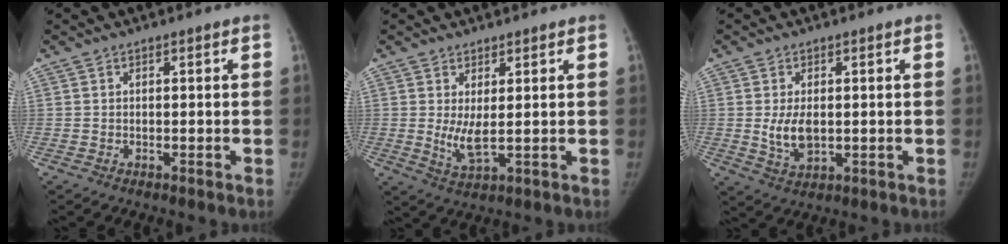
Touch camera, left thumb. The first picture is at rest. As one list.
[{"total": 4.4, "force": [0.6, 1.3, 4.1], "torque": [-0.082, -0.020, 0.018]}, {"total": 5.2, "force": [0.1, 3.0, 4.2], "torque": [-0.075, -0.010, 0.008]}]